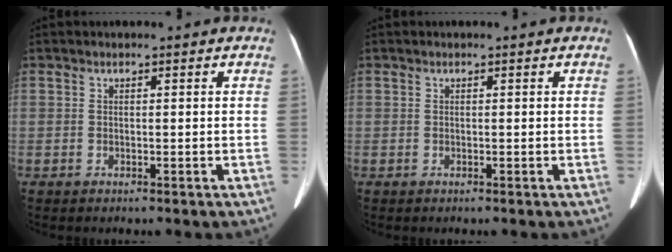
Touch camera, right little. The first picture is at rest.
{"total": 0.0}